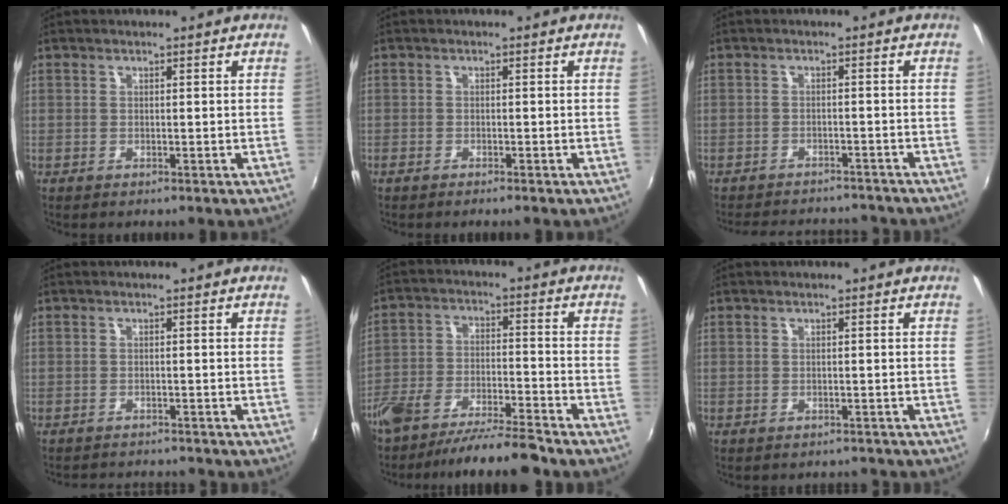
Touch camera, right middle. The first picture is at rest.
{"total": 1.0, "force": [-0.9, 0.2, 0.4], "torque": [-0.013, -0.002, -0.020]}
{"total": 12.4, "force": [-11.1, 3.8, 4.2], "torque": [-0.094, -0.003, -0.148]}
{"total": 5.8, "force": [-5.5, 1.2, 1.4], "torque": [-0.039, -0.010, -0.079]}
{"total": 11.9, "force": [-10.2, 1.6, 5.9], "torque": [-0.123, -0.012, -0.175]}
{"total": 3.4, "force": [-3.0, 1.3, 0.7], "torque": [-0.010, -0.008, -0.035]}